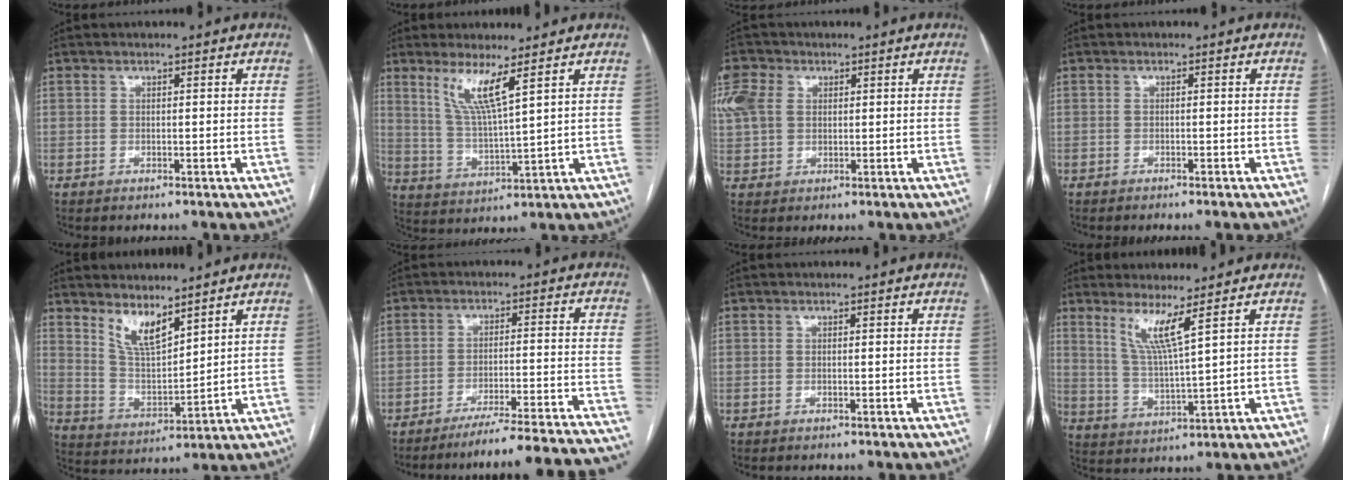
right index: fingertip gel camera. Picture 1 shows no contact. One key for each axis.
{"total": 7.2, "fx": 4.2, "fy": -0.2, "fz": 5.9, "tx": -0.119, "ty": -0.015, "tz": 0.088}
{"total": 6.1, "fx": 2.3, "fy": 4.7, "fz": 3.2, "tx": -0.100, "ty": 0.019, "tz": 0.047}
{"total": 1.2, "fx": -1.0, "fy": -0.3, "fz": 0.7, "tx": -0.007, "ty": 0.005, "tz": -0.014}
{"total": 7.2, "fx": 5.5, "fy": 2.0, "fz": 4.2, "tx": -0.088, "ty": -0.013, "tz": 0.117}
{"total": 23.8, "fx": -22.3, "fy": -2.1, "fz": 8.2, "tx": -0.046, "ty": -0.029, "tz": -0.289}
{"total": 0.0}
{"total": 6.1, "fx": 3.7, "fy": -1.0, "fz": 4.8, "tx": -0.094, "ty": -0.021, "tz": 0.076}